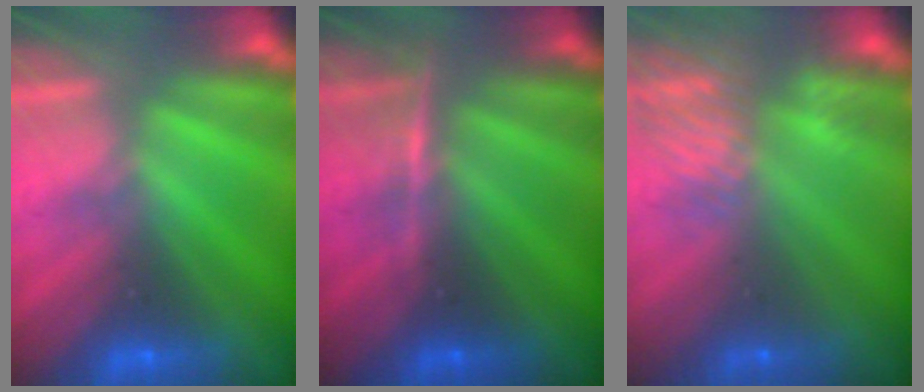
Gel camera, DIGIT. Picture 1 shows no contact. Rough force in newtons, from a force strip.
{"total": 2.9}
{"total": 8.1}